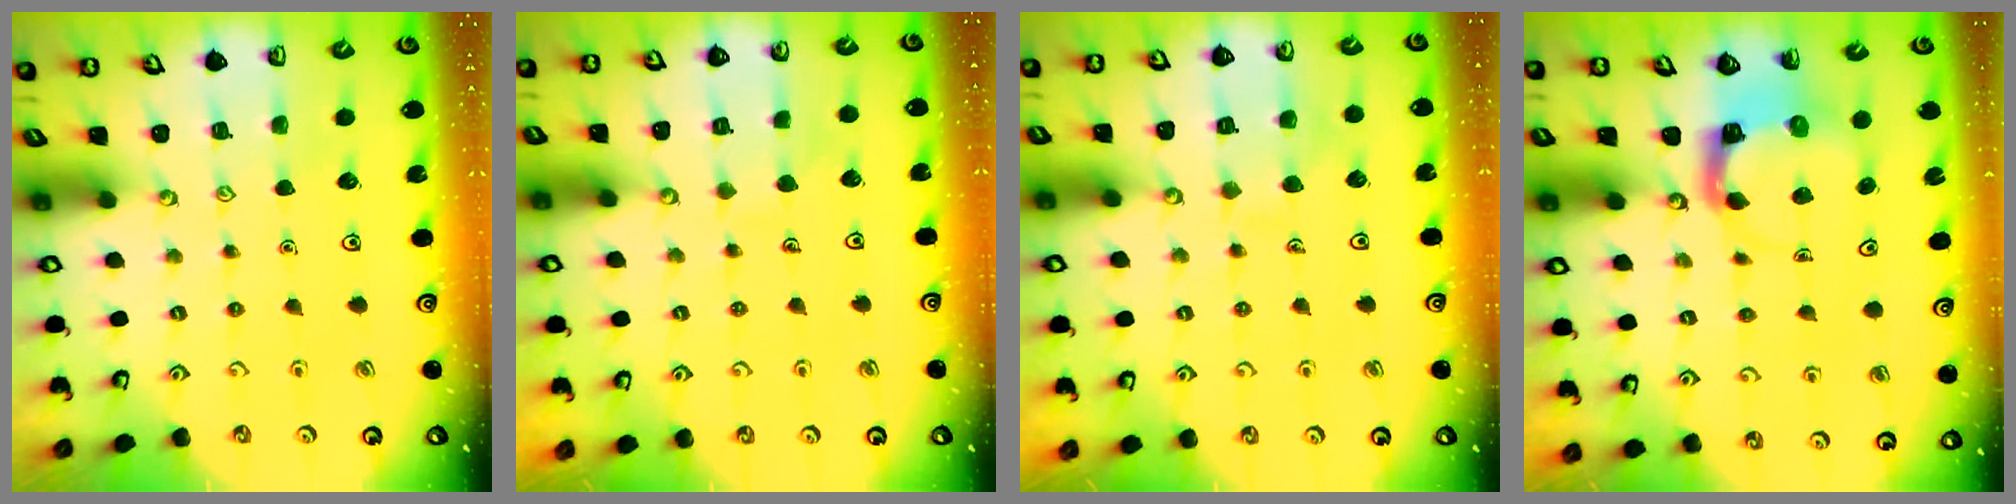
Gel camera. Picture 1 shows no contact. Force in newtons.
{"total": 4.4, "press": 4.4, "slide": 0.4}
{"total": 6.7, "press": 6.6, "slide": 0.7}
{"total": 3.9, "press": 3.9, "slide": 0.3}